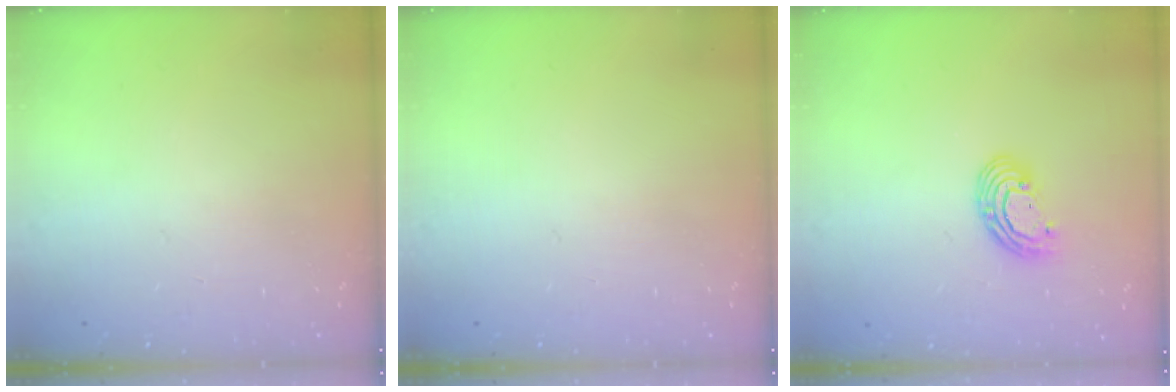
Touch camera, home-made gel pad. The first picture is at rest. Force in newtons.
{"total": 0.0}
{"total": 8.4, "press": 8.3, "slide": 1.4}